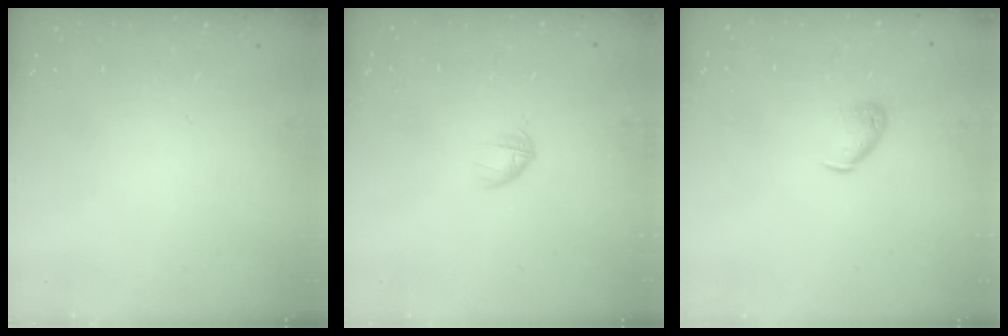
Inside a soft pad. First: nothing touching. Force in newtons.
{"total": 3.1, "press": 3.0, "slide": 0.9}
{"total": 5.6, "press": 5.5, "slide": 0.9}